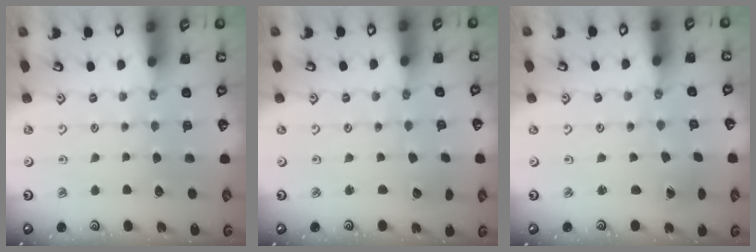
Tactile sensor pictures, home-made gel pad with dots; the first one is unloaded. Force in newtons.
{"total": 2.0, "press": 2.0, "slide": 0.2}
{"total": 0.5, "press": 0.5, "slide": 0.1}